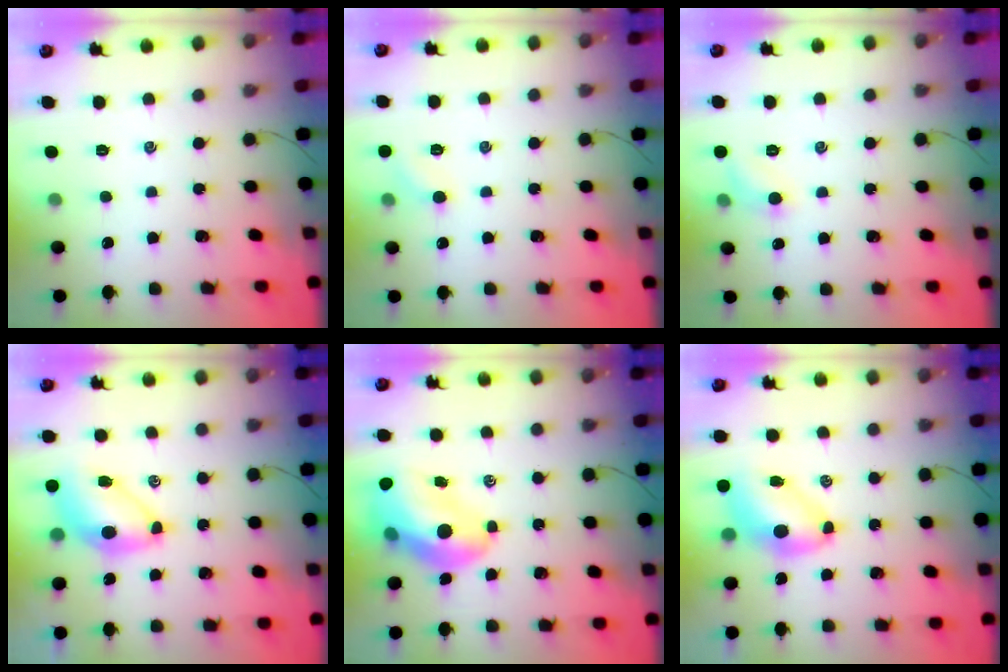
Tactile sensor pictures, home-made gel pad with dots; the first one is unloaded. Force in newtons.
{"total": 5.2, "press": 5.0, "slide": 1.5}
{"total": 6.2, "press": 6.0, "slide": 1.8}
{"total": 7.8, "press": 7.6, "slide": 1.8}
{"total": 13.7, "press": 13.2, "slide": 3.9}
{"total": 7.2, "press": 7.1, "slide": 1.1}